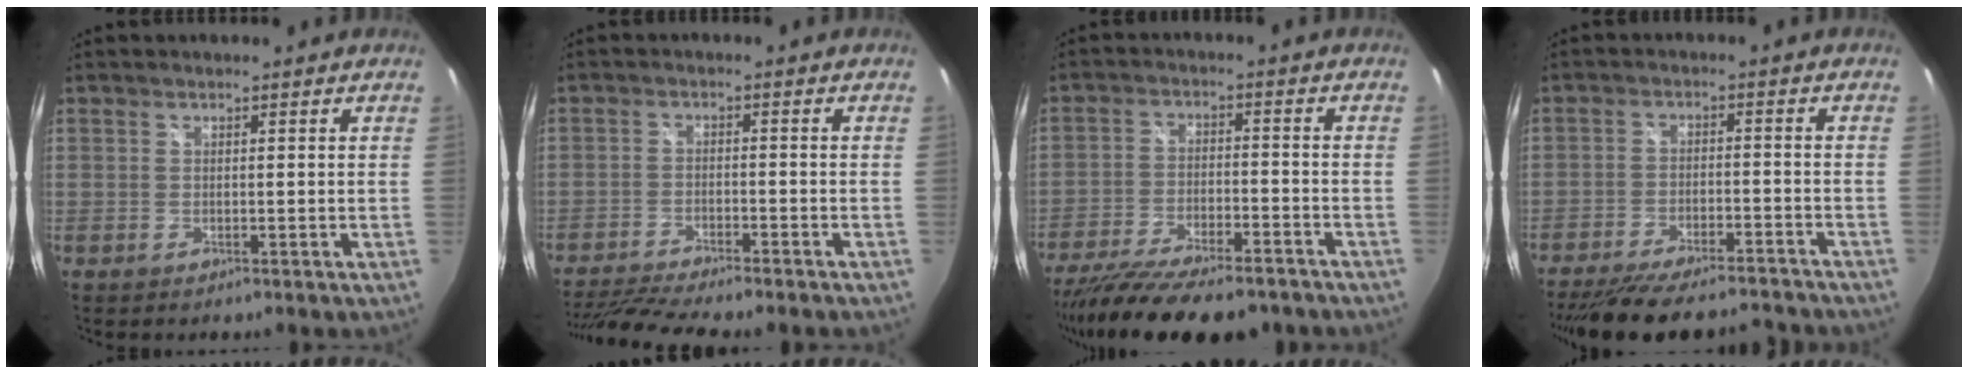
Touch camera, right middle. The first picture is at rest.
{"total": 10.8, "force": [-9.6, 0.7, 4.9], "torque": [-0.119, -0.021, -0.161]}
{"total": 18.8, "force": [-15.4, 4.7, 9.6], "torque": [-0.189, -0.044, -0.240]}
{"total": 18.6, "force": [-16.2, 4.4, 8.0], "torque": [-0.161, -0.017, -0.229]}